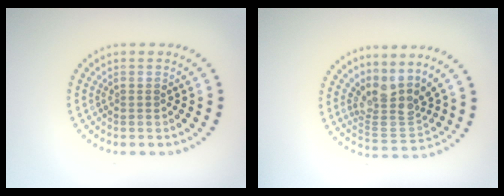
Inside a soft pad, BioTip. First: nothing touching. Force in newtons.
{"total": 3.8, "press": 2.6, "slide": 2.8}